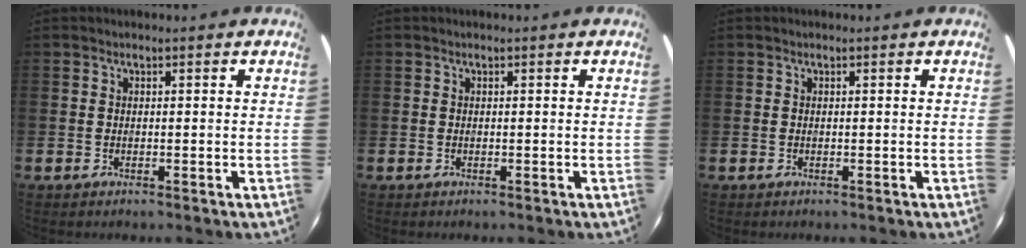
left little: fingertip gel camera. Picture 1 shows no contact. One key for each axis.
{"total": 0.0}
{"total": 0.0}